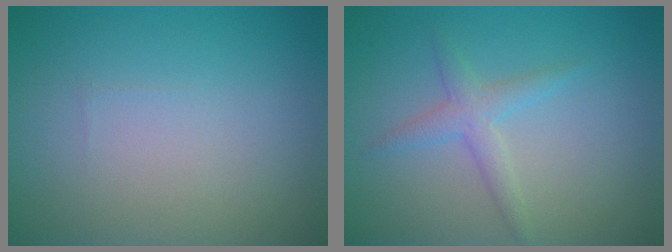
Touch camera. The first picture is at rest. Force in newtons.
{"total": 2.0, "press": 2.0, "slide": 0.2}